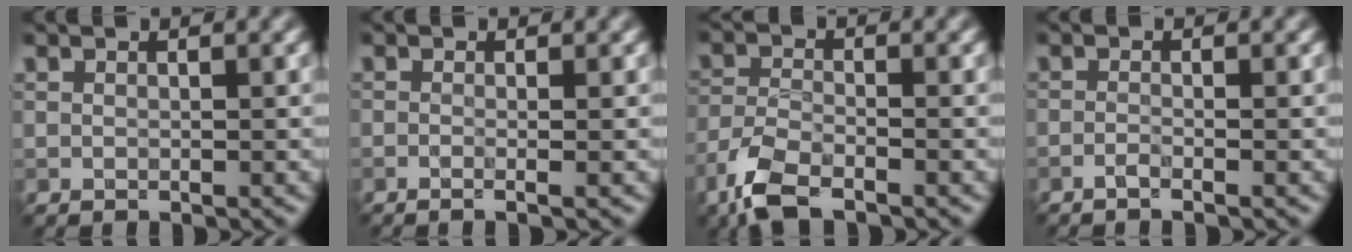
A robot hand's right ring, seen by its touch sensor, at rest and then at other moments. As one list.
[{"total": 1.8, "force": [-0.1, 0.9, 1.6], "torque": [-0.005, -0.006, -0.021]}, {"total": 5.1, "force": [-3.7, 1.8, 2.9], "torque": [-0.065, -0.009, -0.084]}, {"total": 0.9, "force": [-0.6, 0.1, 0.6], "torque": [-0.012, 0.001, -0.015]}]